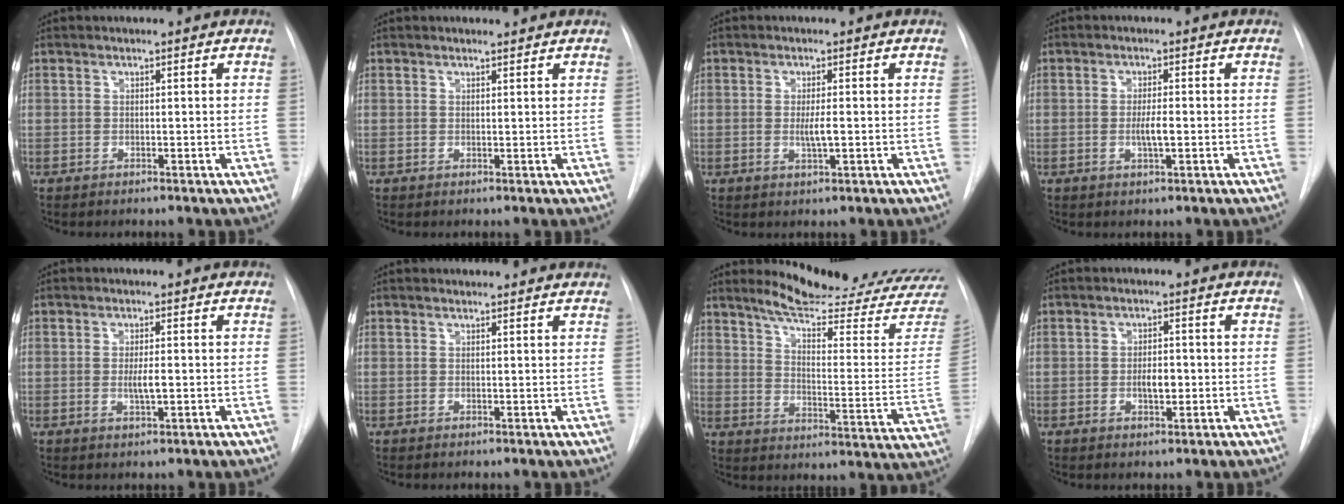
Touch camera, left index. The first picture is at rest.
{"total": 0.8, "force": [0.8, 0.1, 0.0], "torque": [-0.008, -0.002, 0.013]}
{"total": 2.5, "force": [-0.4, 0.2, 2.5], "torque": [-0.047, -0.007, -0.007]}
{"total": 2.8, "force": [-0.7, 0.4, 2.7], "torque": [-0.051, -0.004, -0.011]}
{"total": 2.6, "force": [-0.5, 0.4, 2.6], "torque": [-0.048, -0.005, -0.007]}
{"total": 4.1, "force": [4.0, 0.9, 0.5], "torque": [-0.005, 0.011, 0.036]}
{"total": 22.0, "force": [20.5, 0.6, 7.9], "torque": [-0.111, -0.114, 0.259]}
{"total": 3.0, "force": [-0.7, 1.3, 2.7], "torque": [-0.043, 0.000, -0.008]}